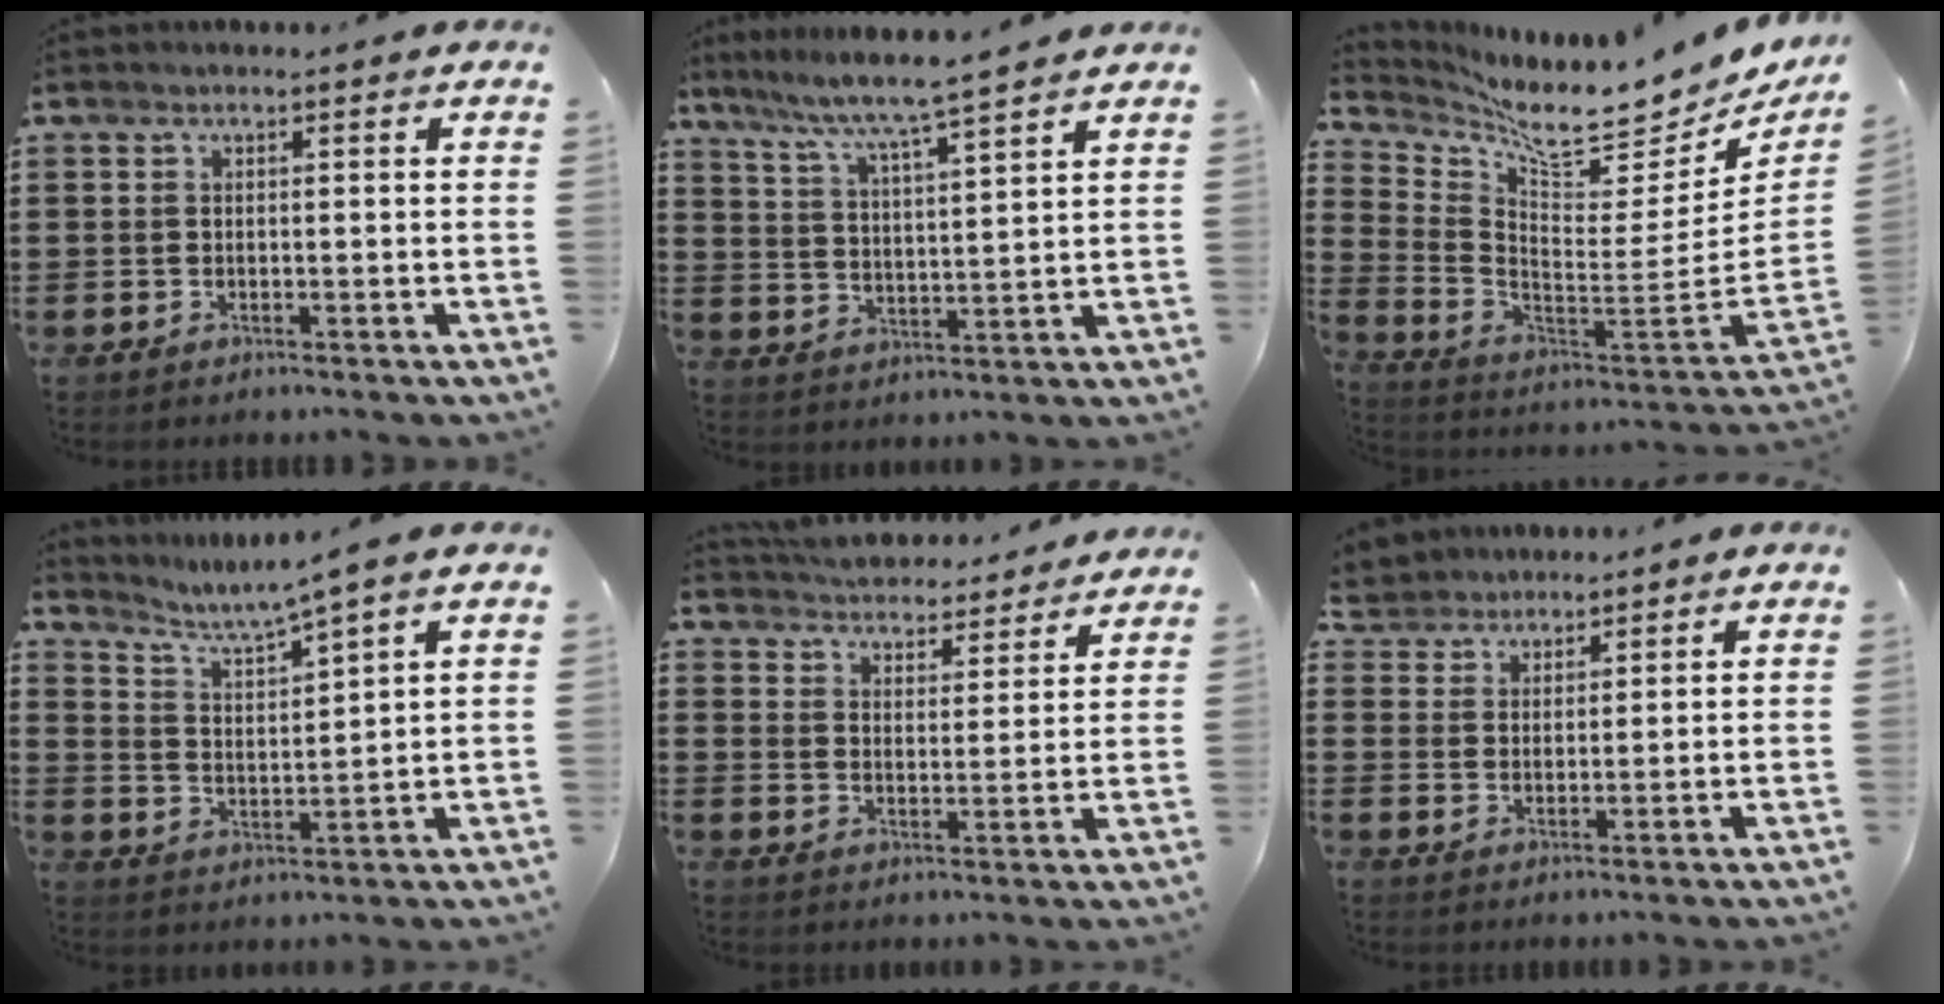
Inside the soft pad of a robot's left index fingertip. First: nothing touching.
{"total": 5.6, "force": [5.1, -1.2, 2.1], "torque": [-0.066, -0.040, 0.080]}
{"total": 9.0, "force": [8.0, 0.9, 4.0], "torque": [-0.093, -0.085, 0.129]}
{"total": 4.2, "force": [3.4, -1.0, 2.2], "torque": [-0.059, -0.025, 0.051]}
{"total": 4.4, "force": [4.4, 0.1, -0.3], "torque": [-0.018, -0.035, 0.073]}
{"total": 3.3, "force": [3.0, 1.4, -0.6], "torque": [-0.004, -0.003, 0.056]}